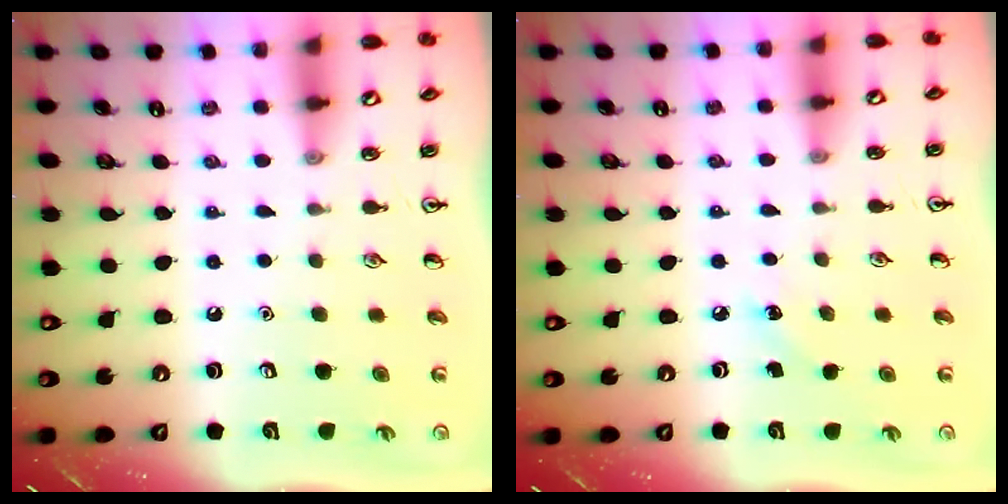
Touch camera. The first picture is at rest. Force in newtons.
{"total": 4.7, "press": 4.4, "slide": 1.6}